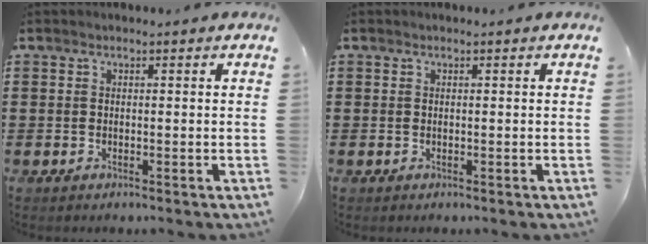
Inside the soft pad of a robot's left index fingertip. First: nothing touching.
{"total": 0.0}